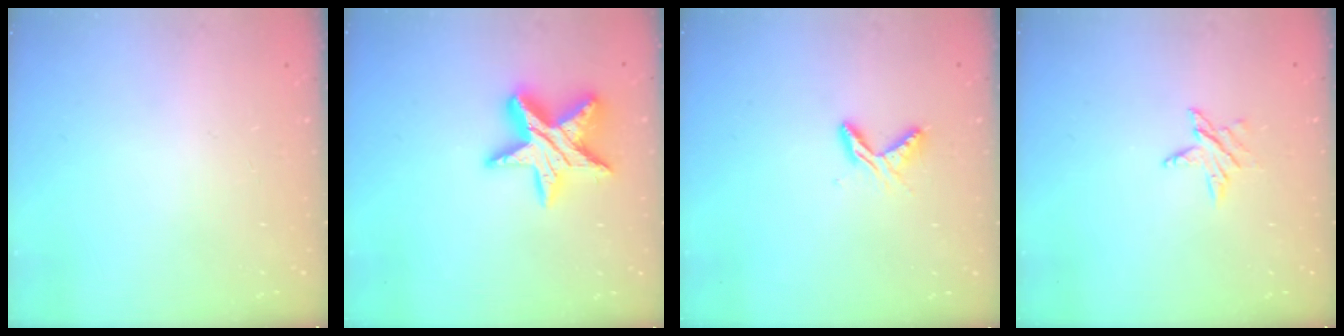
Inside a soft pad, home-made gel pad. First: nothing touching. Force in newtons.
{"total": 16.4, "press": 16.4, "slide": 1.0}
{"total": 5.8, "press": 5.7, "slide": 0.4}
{"total": 4.0, "press": 4.0, "slide": 0.5}